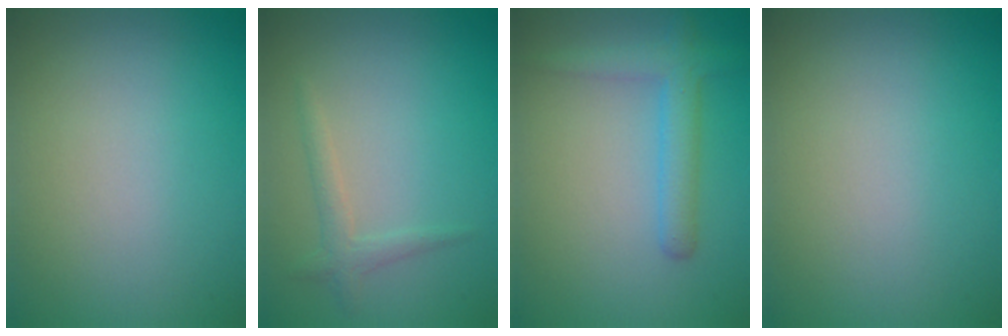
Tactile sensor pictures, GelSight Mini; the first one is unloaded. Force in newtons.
{"total": 1.5, "press": 1.5, "slide": 0.0}
{"total": 3.0, "press": 3.0, "slide": 0.2}
{"total": 0.0}